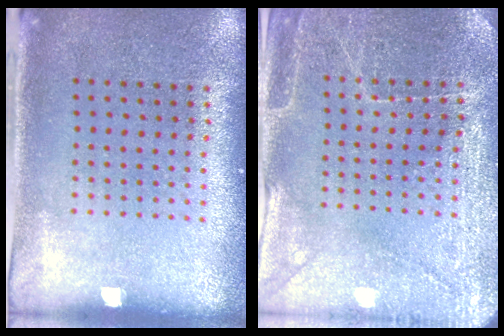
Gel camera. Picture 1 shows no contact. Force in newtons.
{"total": 2.9, "press": 2.9, "slide": 0.2}